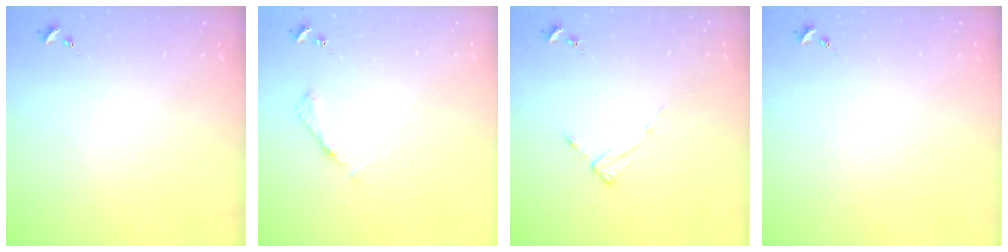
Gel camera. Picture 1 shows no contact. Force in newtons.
{"total": 5.3, "press": 5.3, "slide": 0.5}
{"total": 2.6, "press": 2.6, "slide": 0.4}
{"total": 0.0}